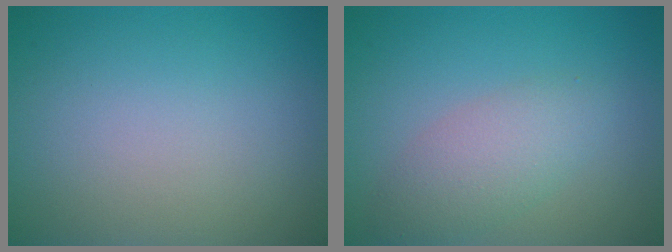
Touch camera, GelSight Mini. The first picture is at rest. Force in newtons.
{"total": 3.4, "press": 3.4, "slide": 0.1}